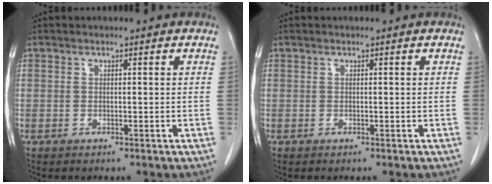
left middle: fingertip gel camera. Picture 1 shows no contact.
{"total": 0.0}